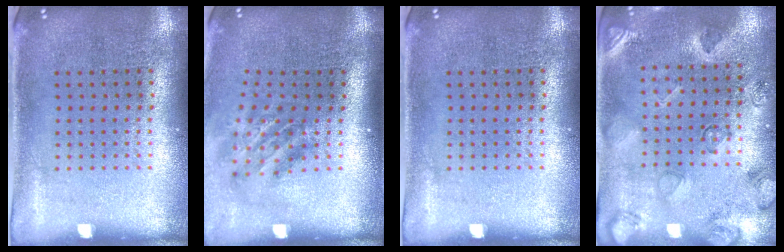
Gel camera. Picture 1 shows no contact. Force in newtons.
{"total": 1.9, "press": 1.2, "slide": 1.4}
{"total": 0.0}
{"total": 2.4, "press": 1.9, "slide": 1.5}